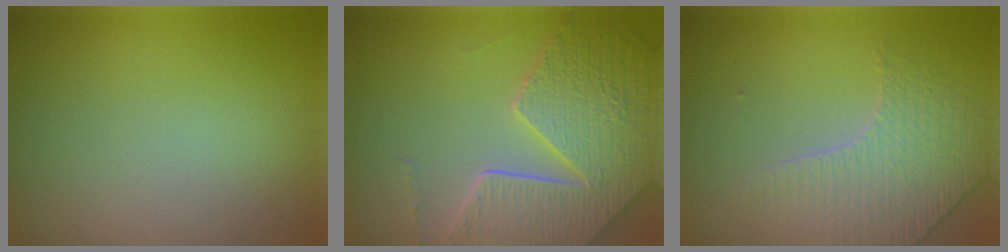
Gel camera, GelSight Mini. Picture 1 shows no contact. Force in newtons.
{"total": 8.0, "press": 5.8, "slide": 5.5}
{"total": 3.9, "press": 3.2, "slide": 2.2}